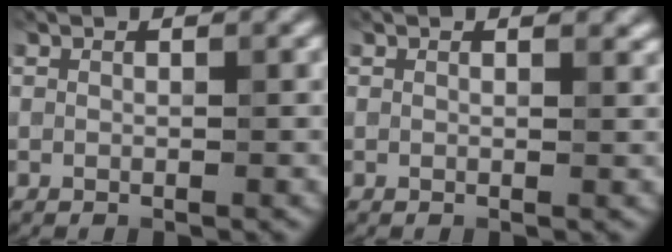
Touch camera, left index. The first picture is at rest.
{"total": 0.8, "force": [0.6, 0.2, 0.4], "torque": [-0.002, 0.000, 0.011]}